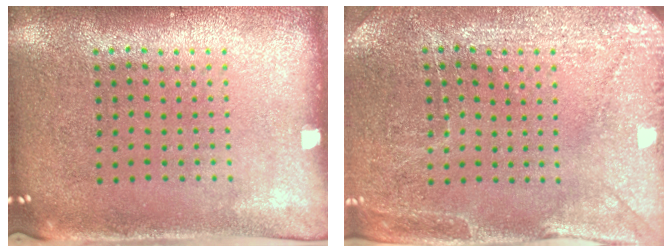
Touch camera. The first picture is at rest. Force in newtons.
{"total": 2.9, "press": 2.8, "slide": 0.5}